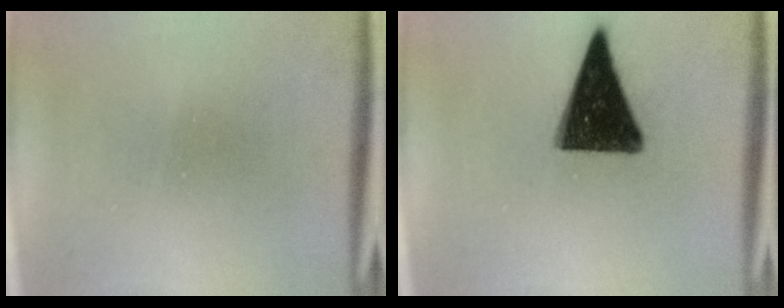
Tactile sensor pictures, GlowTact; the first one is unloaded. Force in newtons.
{"total": 15.0}